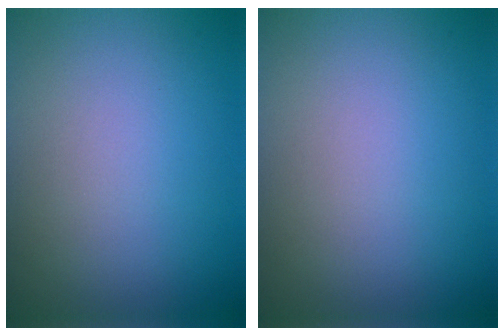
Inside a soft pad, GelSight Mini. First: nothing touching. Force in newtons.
{"total": 0.0}